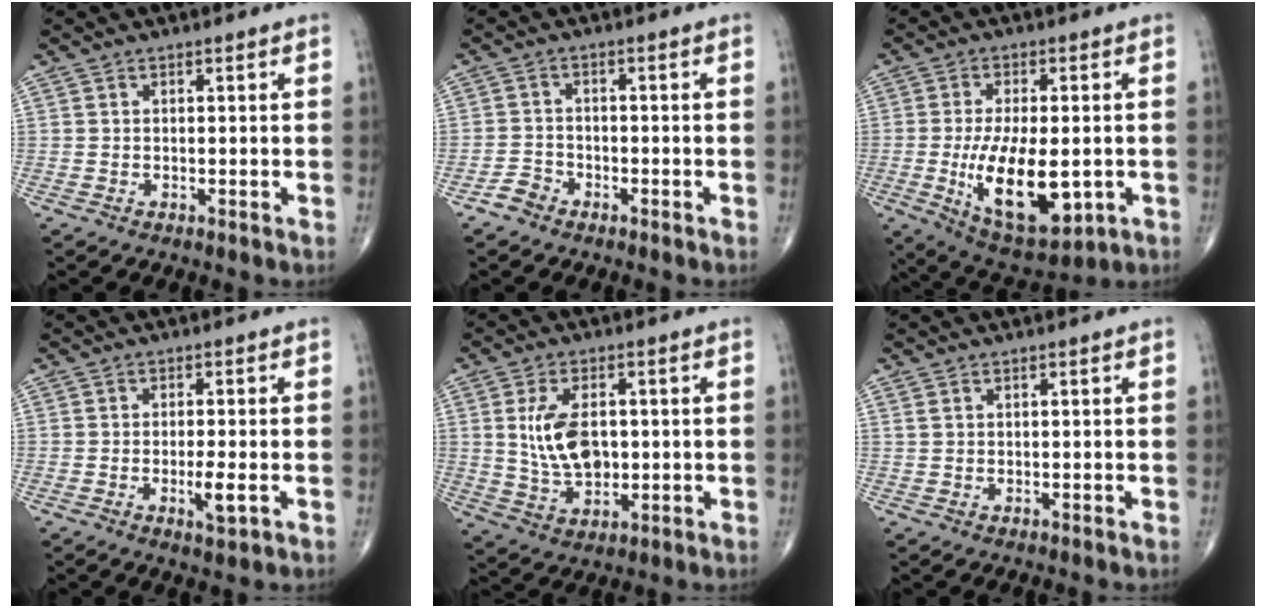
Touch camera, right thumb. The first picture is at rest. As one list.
[{"total": 2.8, "force": [-2.0, 1.8, 0.5], "torque": [-0.008, 0.013, -0.041]}, {"total": 16.2, "force": [-3.1, 7.3, 14.1], "torque": [-0.225, -0.017, -0.031]}, {"total": 3.6, "force": [-1.1, 0.8, 3.4], "torque": [-0.060, -0.007, -0.018]}, {"total": 9.9, "force": [1.1, 5.9, 7.9], "torque": [-0.138, -0.008, 0.031]}, {"total": 0.8, "force": [0.6, 0.3, 0.5], "torque": [-0.011, 0.007, 0.016]}]